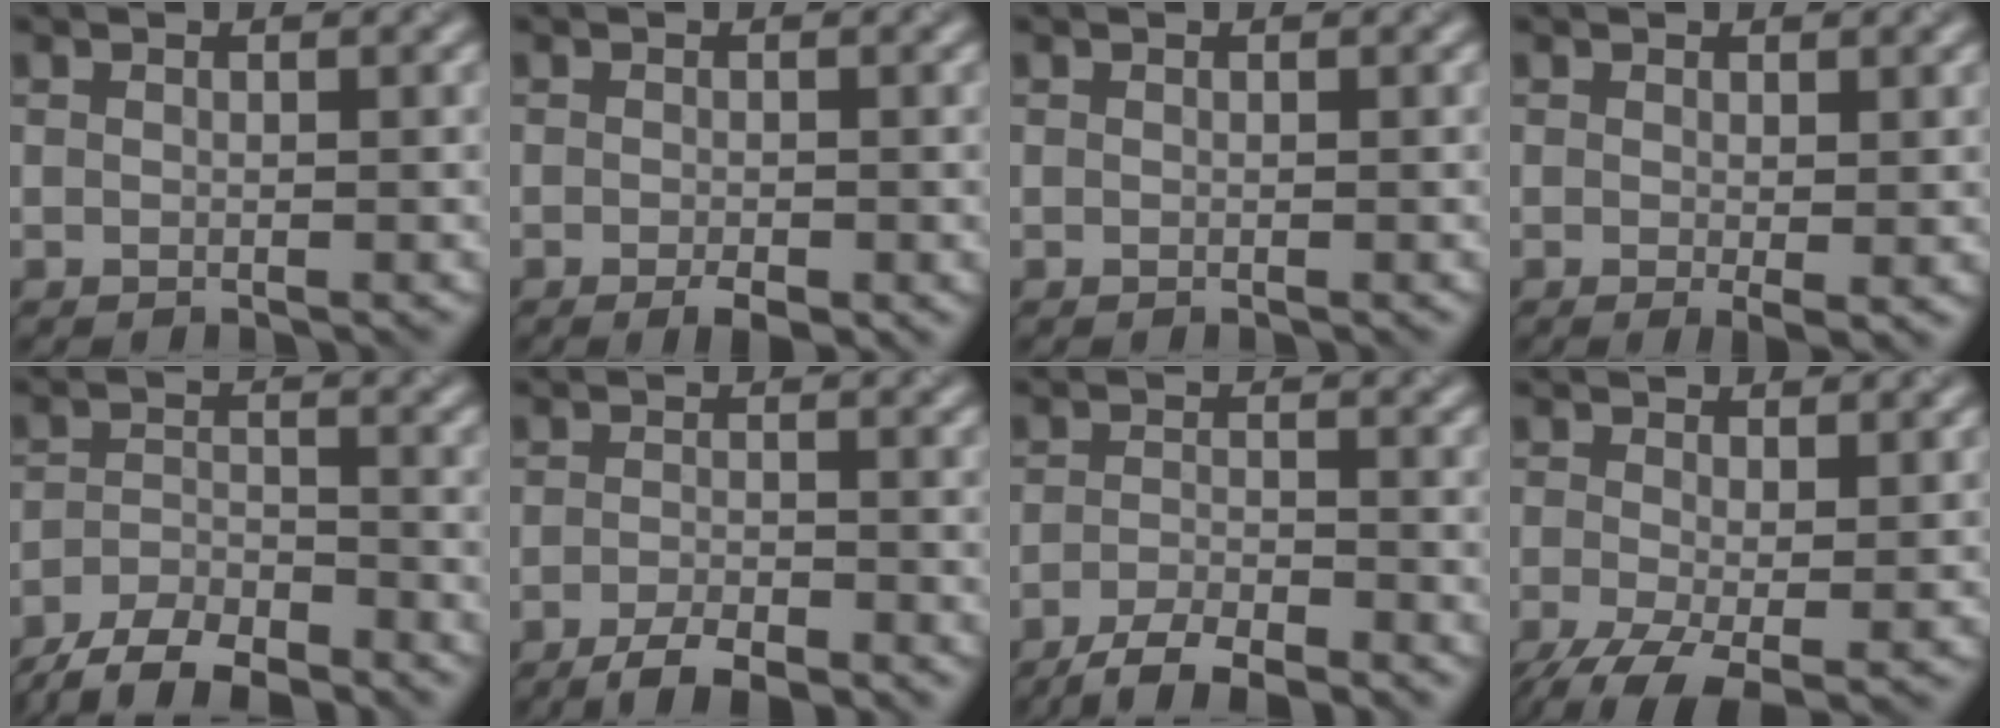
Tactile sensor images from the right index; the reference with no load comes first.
{"total": 1.9, "force": [-1.0, 0.6, 1.5], "torque": [-0.023, -0.004, -0.015]}
{"total": 0.0}
{"total": 1.3, "force": [0.0, 0.2, 1.3], "torque": [-0.019, -0.011, 0.000]}
{"total": 6.6, "force": [-5.5, 1.8, 3.0], "torque": [-0.052, -0.009, -0.105]}
{"total": 3.8, "force": [-2.7, 1.1, 2.5], "torque": [-0.046, -0.003, -0.049]}
{"total": 4.6, "force": [-3.7, 1.0, 2.6], "torque": [-0.048, -0.005, -0.071]}
{"total": 6.0, "force": [-2.7, 2.5, 4.7], "torque": [-0.109, -0.017, -0.049]}